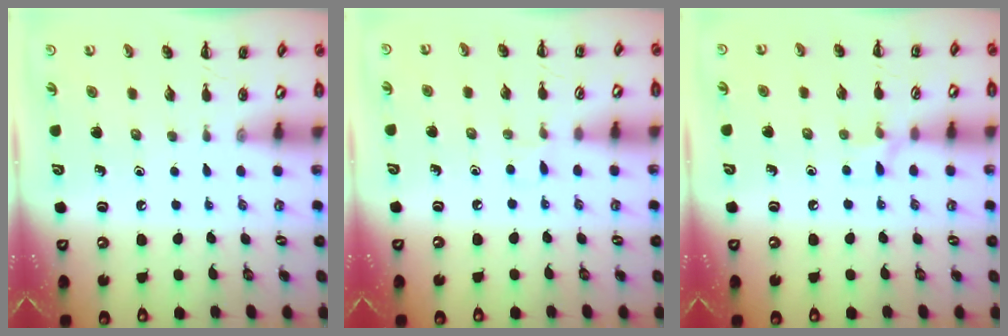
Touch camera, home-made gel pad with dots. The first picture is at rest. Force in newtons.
{"total": 4.4, "press": 4.1, "slide": 1.6}
{"total": 5.5, "press": 5.1, "slide": 2.1}